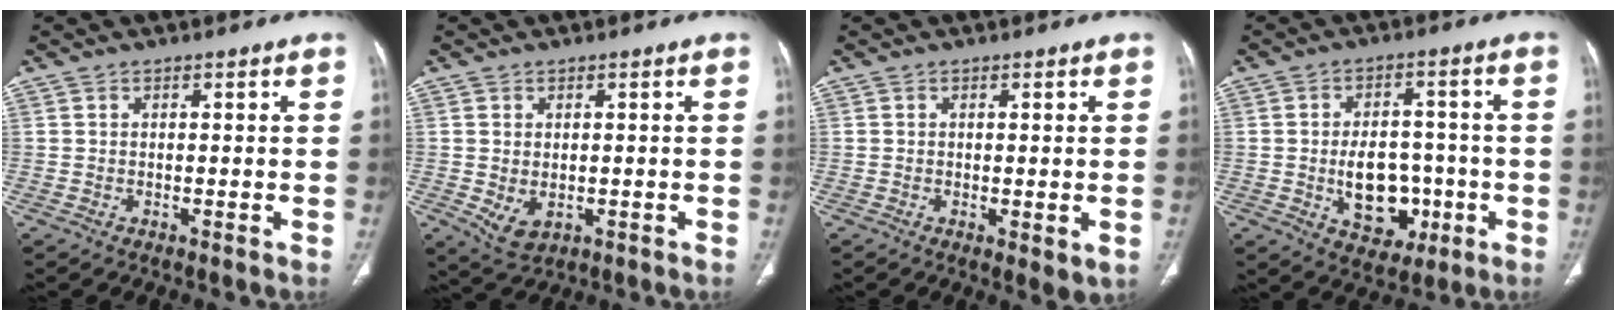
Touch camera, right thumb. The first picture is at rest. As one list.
[{"total": 4.5, "force": [-0.7, 3.1, 3.1], "torque": [-0.051, -0.008, 0.006]}, {"total": 3.2, "force": [-0.5, 1.1, 3.0], "torque": [-0.043, -0.013, -0.005]}, {"total": 11.2, "force": [-2.4, 7.9, 7.6], "torque": [-0.080, 0.020, -0.021]}]